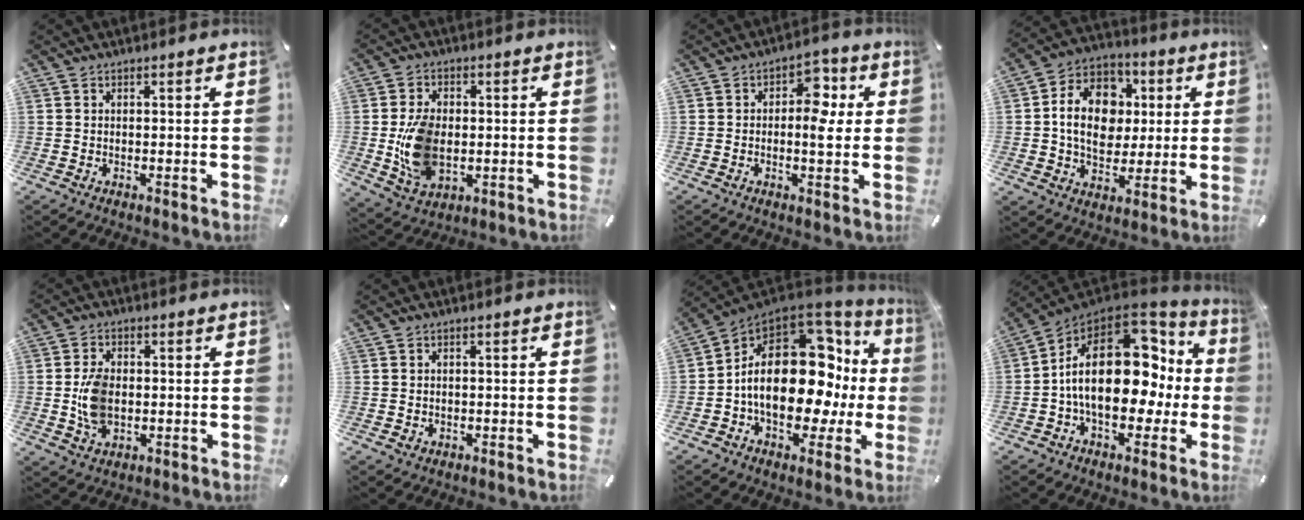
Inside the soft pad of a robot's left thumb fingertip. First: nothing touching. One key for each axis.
{"total": 11.4, "fx": -0.9, "fy": 8.0, "fz": 8.1, "tx": -0.174, "ty": 0.003, "tz": -0.012}
{"total": 7.7, "fx": 0.4, "fy": 4.7, "fz": 6.1, "tx": -0.062, "ty": -0.007, "tz": -0.003}
{"total": 15.0, "fx": 0.9, "fy": 12.2, "fz": 8.7, "tx": -0.157, "ty": 0.012, "tz": 0.019}
{"total": 7.7, "fx": -0.4, "fy": 5.2, "fz": 5.6, "tx": -0.126, "ty": -0.004, "tz": -0.010}
{"total": 1.0, "fx": -0.1, "fy": 0.9, "fz": 0.4, "tx": -0.009, "ty": 0.004, "tz": -0.004}
{"total": 22.1, "fx": 0.2, "fy": 13.8, "fz": 17.3, "tx": -0.285, "ty": -0.013, "tz": 0.008}
{"total": 25.1, "fx": 2.0, "fy": 15.4, "fz": 19.7, "tx": -0.334, "ty": -0.007, "tz": 0.044}